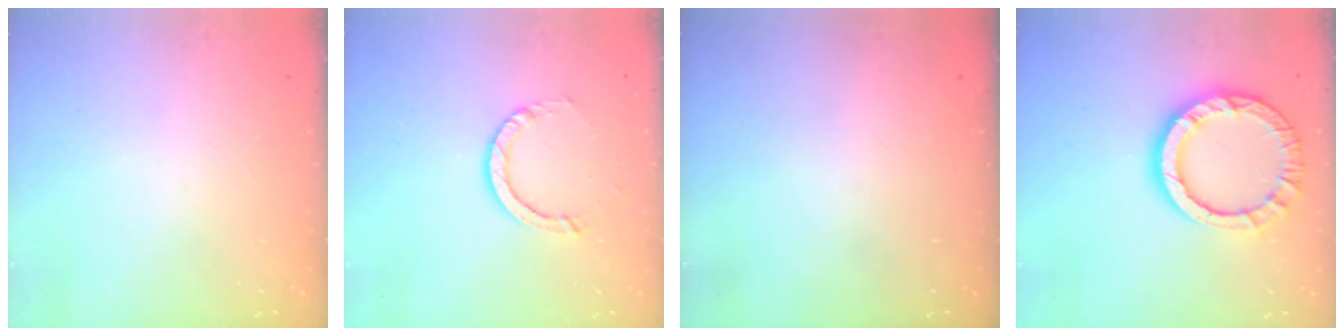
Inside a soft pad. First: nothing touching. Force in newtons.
{"total": 7.0, "press": 6.9, "slide": 0.9}
{"total": 0.0}
{"total": 13.5, "press": 13.5, "slide": 1.1}